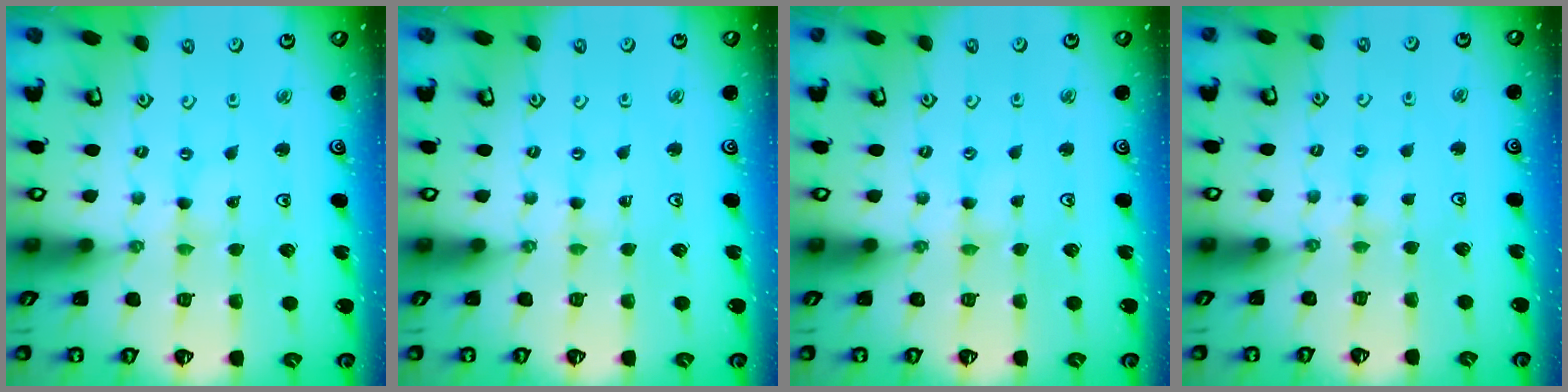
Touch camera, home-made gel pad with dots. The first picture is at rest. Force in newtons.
{"total": 1.0, "press": 1.0, "slide": 0.2}
{"total": 2.6, "press": 2.5, "slide": 0.4}
{"total": 4.0, "press": 4.0, "slide": 0.6}